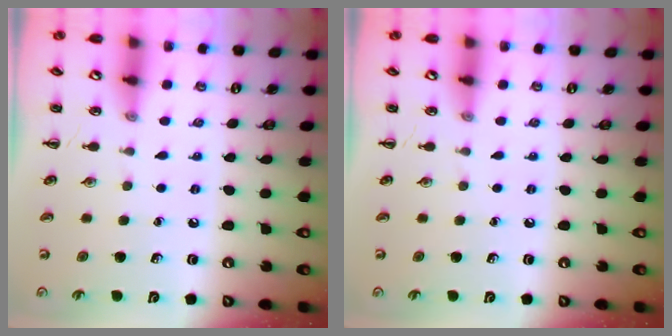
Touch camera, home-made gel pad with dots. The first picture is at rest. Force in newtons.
{"total": 0.0}